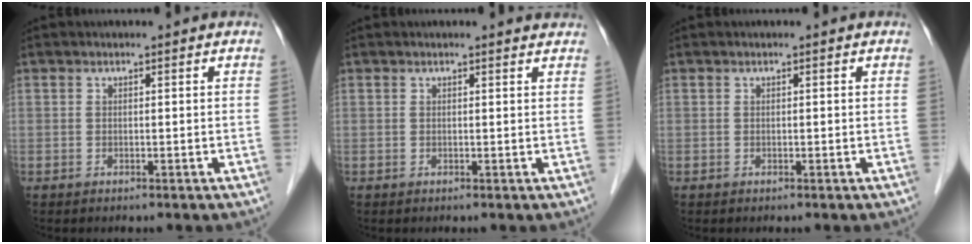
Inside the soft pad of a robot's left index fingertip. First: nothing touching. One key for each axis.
{"total": 2.0, "fx": 2.0, "fy": 0.1, "fz": 0.3, "tx": -0.010, "ty": -0.003, "tz": 0.012}
{"total": 0.0}